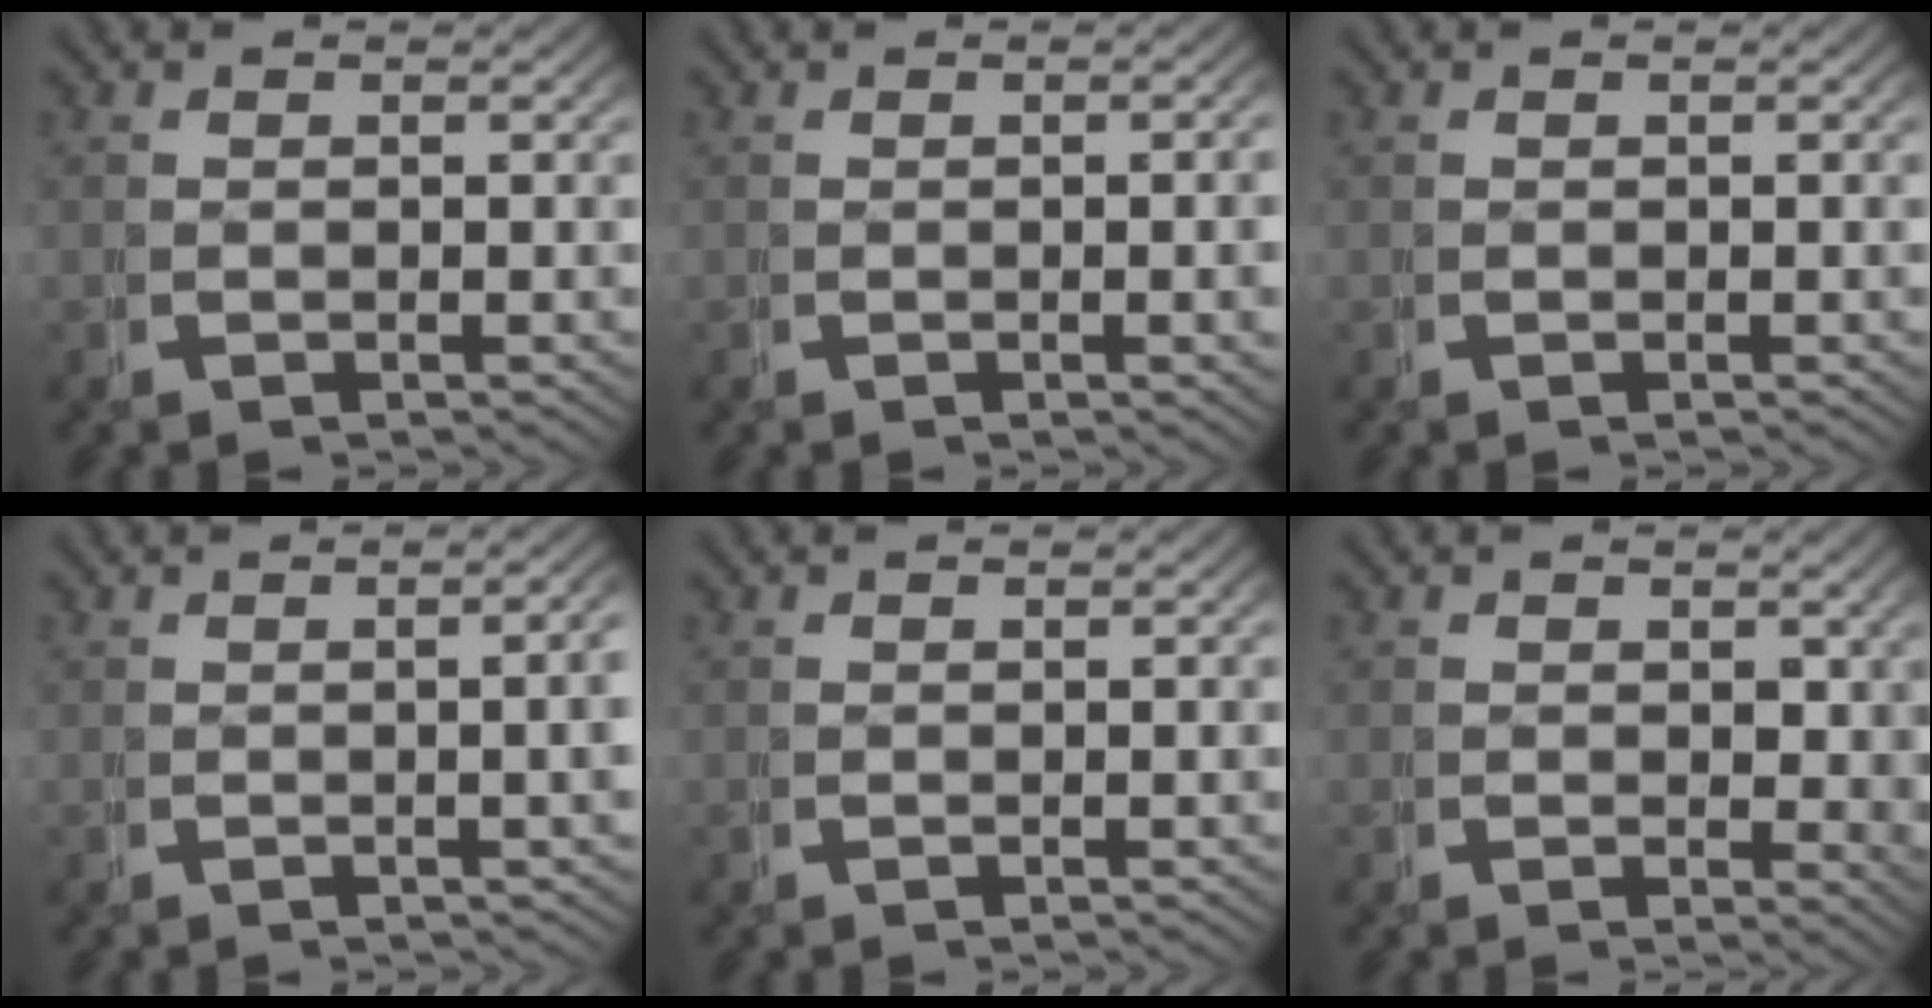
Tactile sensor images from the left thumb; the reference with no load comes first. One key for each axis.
{"total": 1.7, "fx": -0.1, "fy": 0.2, "fz": 1.7, "tx": -0.024, "ty": 0.003, "tz": -0.002}
{"total": 0.0}
{"total": 3.4, "fx": 0.1, "fy": 1.0, "fz": 3.3, "tx": -0.035, "ty": 0.011, "tz": -0.004}
{"total": 0.0}
{"total": 2.2, "fx": 0.6, "fy": 1.5, "fz": 1.5, "tx": -0.017, "ty": -0.013, "tz": 0.012}